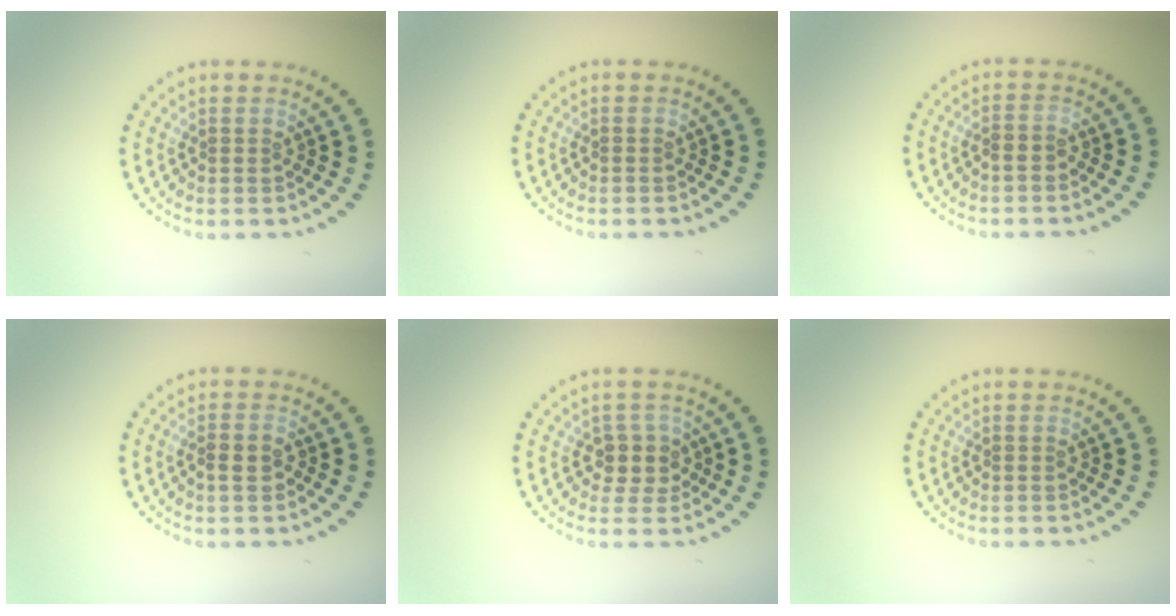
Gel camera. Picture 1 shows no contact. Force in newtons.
{"total": 0.0}
{"total": 0.7, "press": 0.5, "slide": 0.4}
{"total": 1.4, "press": 1.4, "slide": 0.4}
{"total": 2.5, "press": 2.2, "slide": 1.2}
{"total": 0.0}